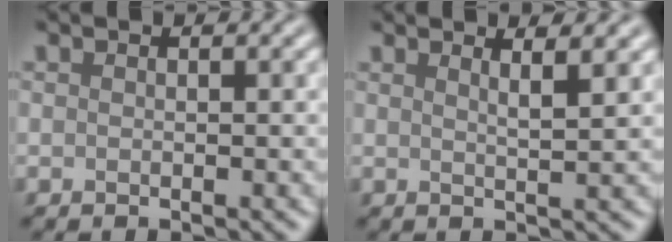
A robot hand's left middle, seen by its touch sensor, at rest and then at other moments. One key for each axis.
{"total": 2.2, "fx": 1.4, "fy": 0.4, "fz": 1.6, "tx": -0.015, "ty": 0.008, "tz": 0.010}